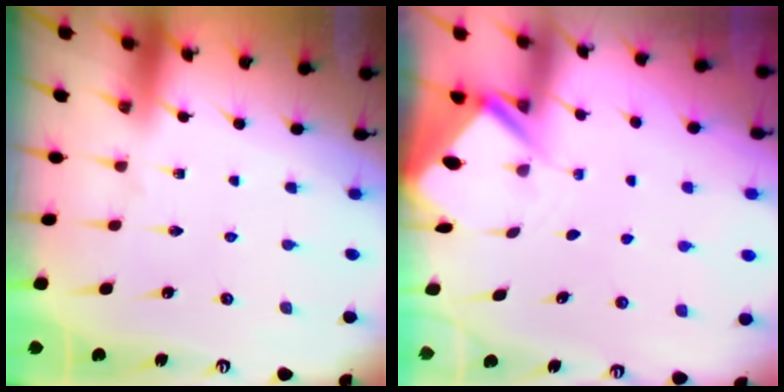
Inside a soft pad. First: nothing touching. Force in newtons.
{"total": 3.1, "press": 3.1, "slide": 0.3}